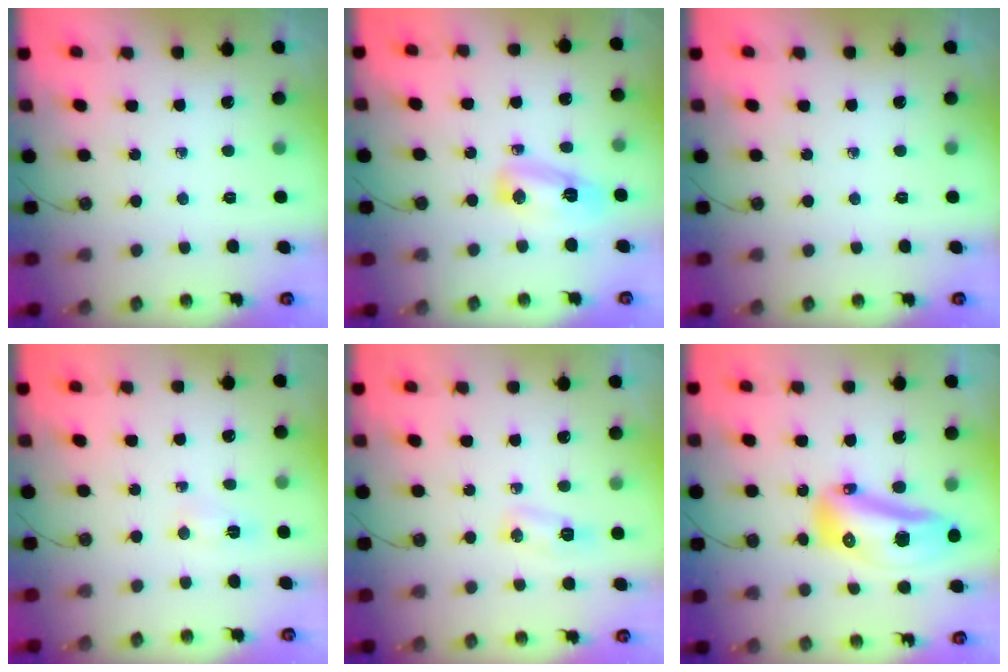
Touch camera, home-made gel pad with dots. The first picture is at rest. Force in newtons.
{"total": 14.1, "press": 8.6, "slide": 11.2}
{"total": 0.0}
{"total": 2.7, "press": 2.6, "slide": 0.3}
{"total": 4.7, "press": 4.6, "slide": 0.6}
{"total": 18.1, "press": 17.9, "slide": 2.2}